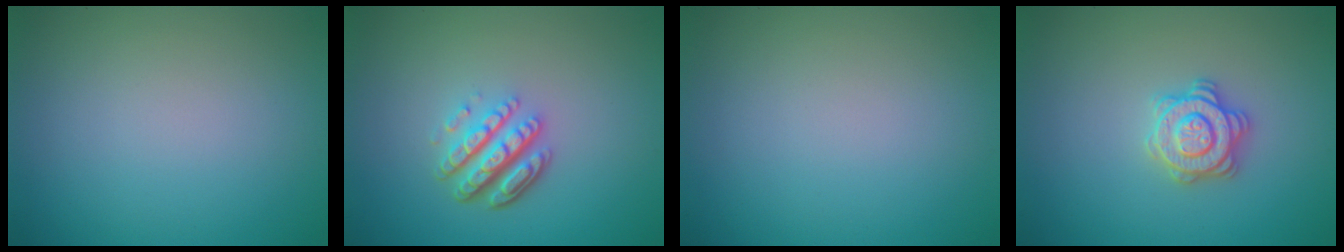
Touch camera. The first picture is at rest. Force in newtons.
{"total": 4.9, "press": 3.5, "slide": 3.4}
{"total": 0.0}
{"total": 2.8, "press": 2.8, "slide": 0.2}